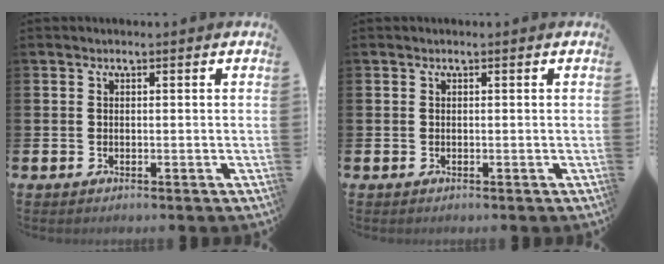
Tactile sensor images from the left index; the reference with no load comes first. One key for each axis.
{"total": 0.0}